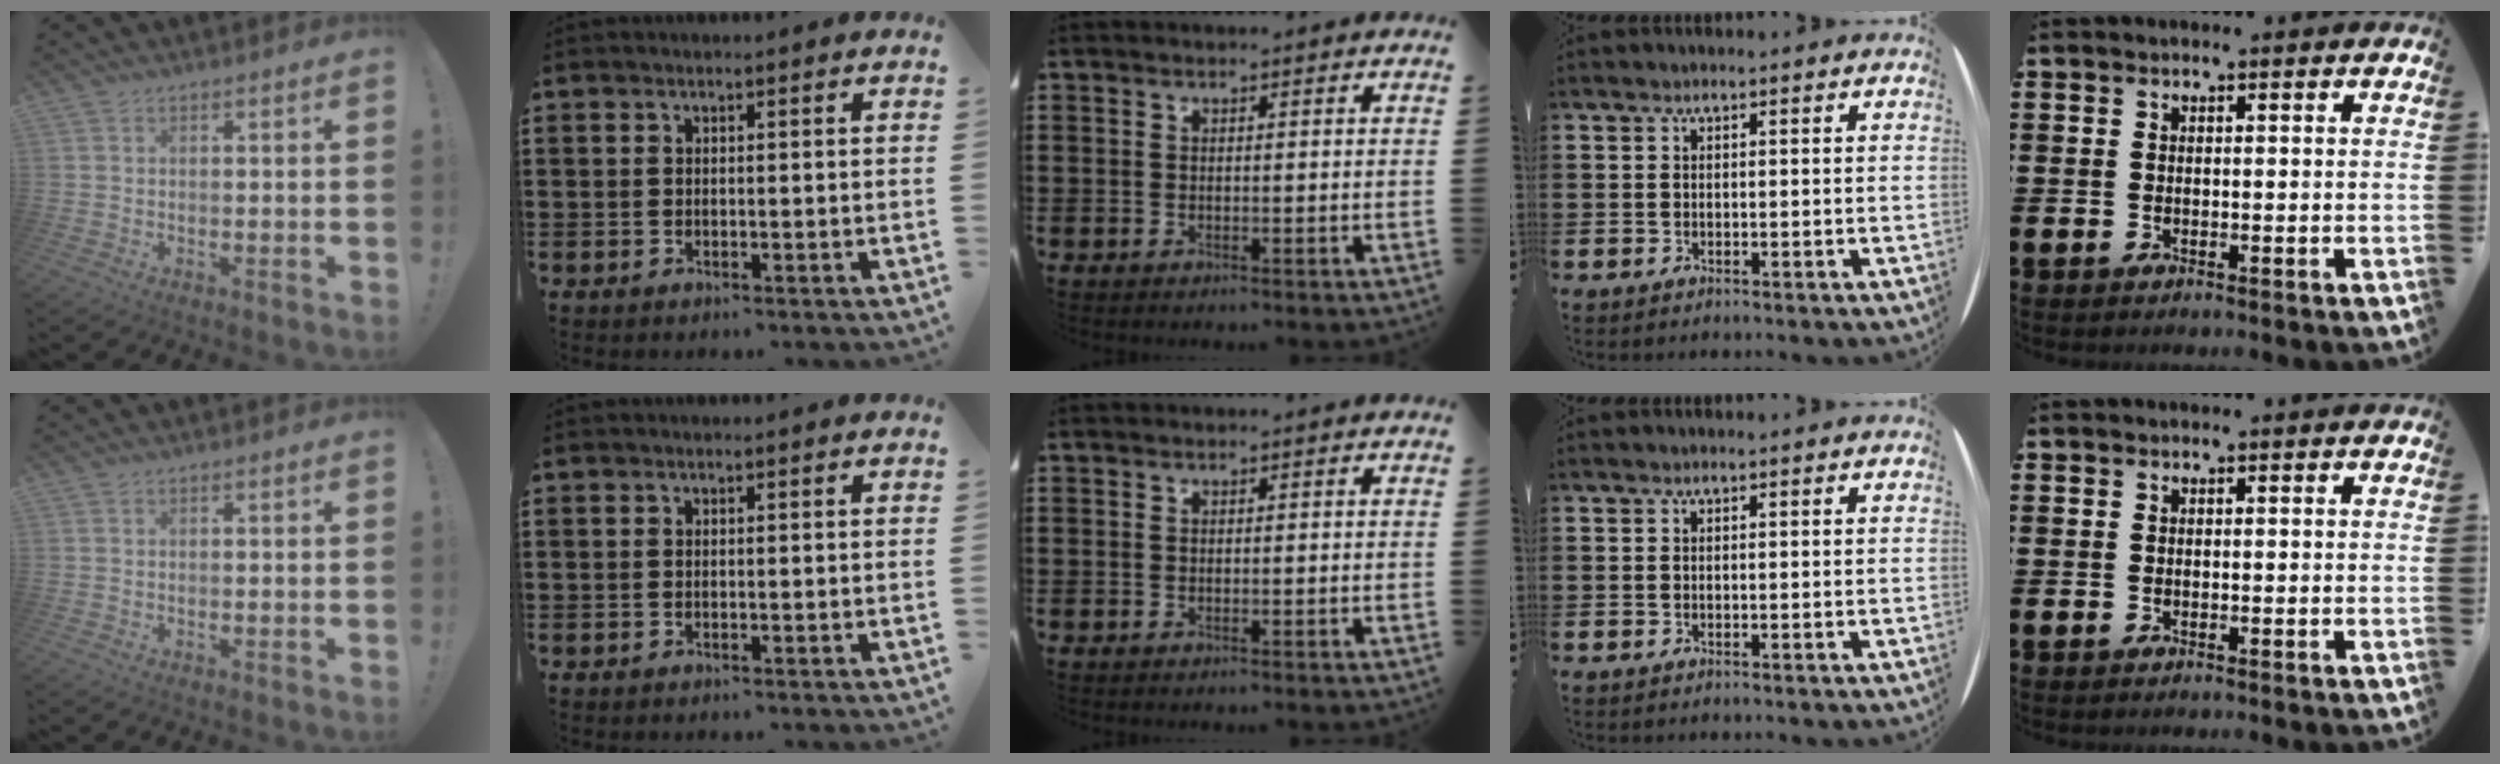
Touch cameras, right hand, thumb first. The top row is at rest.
{}